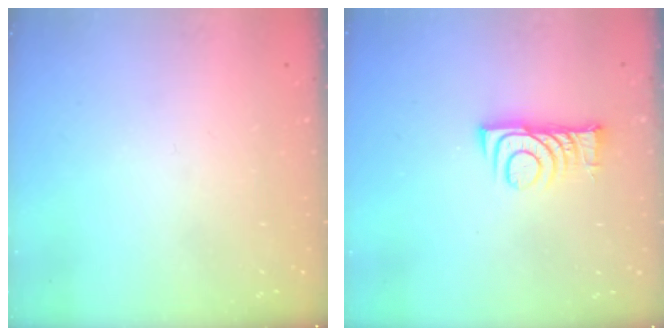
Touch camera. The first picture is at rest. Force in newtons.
{"total": 8.1, "press": 8.1, "slide": 0.9}